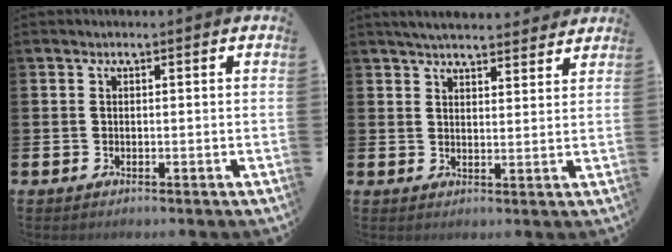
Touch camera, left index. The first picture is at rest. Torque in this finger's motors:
{"motor_torque": [0.98, -1.16, 0.59, 0.14]}